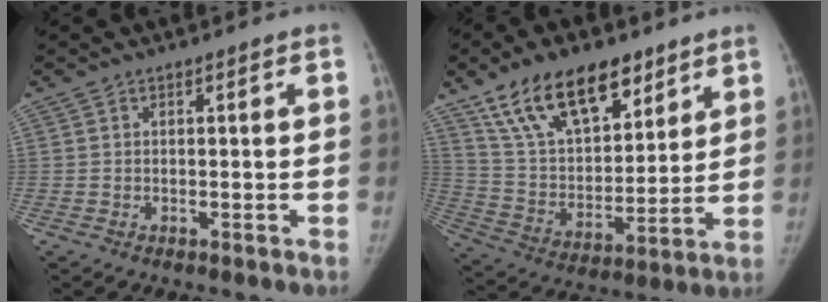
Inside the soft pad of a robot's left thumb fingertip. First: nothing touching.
{"total": 20.2, "force": [13.0, 10.2, 11.6], "torque": [-0.161, -0.045, 0.239]}